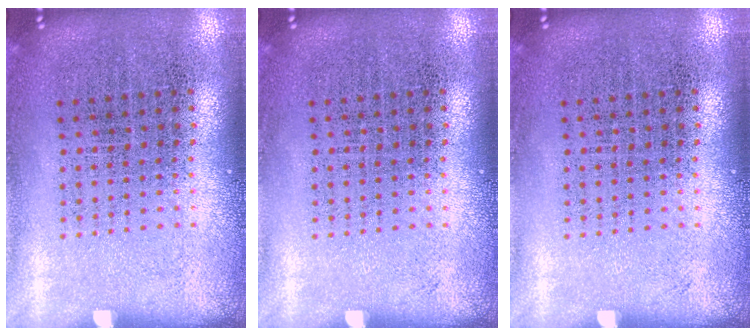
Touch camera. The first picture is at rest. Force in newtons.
{"total": 0.0}
{"total": 0.0}